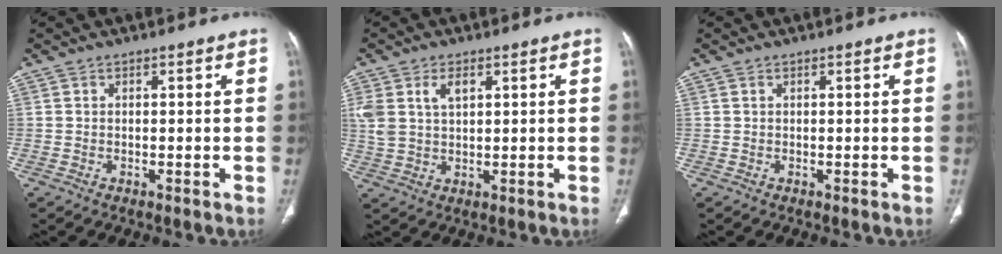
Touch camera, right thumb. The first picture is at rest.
{"total": 6.8, "force": [2.7, 3.9, 4.8], "torque": [-0.103, 0.000, 0.059]}
{"total": 0.0}